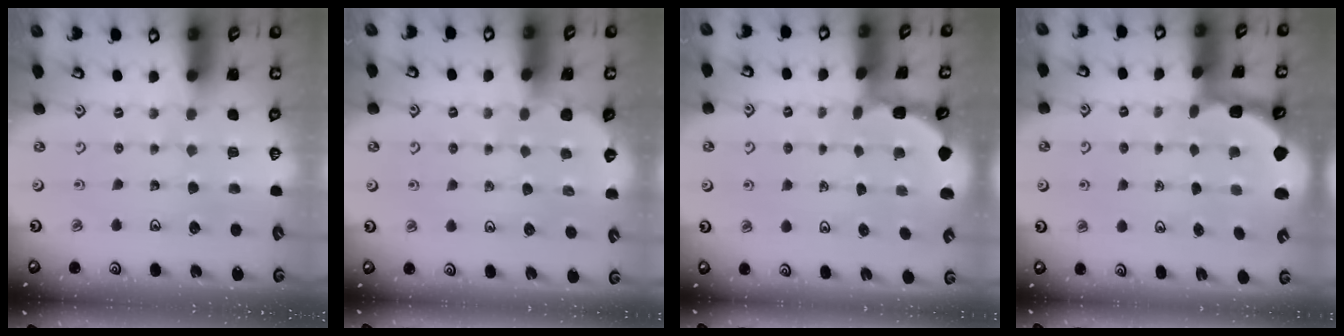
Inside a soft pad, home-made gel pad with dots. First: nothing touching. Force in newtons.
{"total": 2.0, "press": 2.0, "slide": 0.1}
{"total": 1.2, "press": 1.2, "slide": 0.3}
{"total": 1.9, "press": 1.8, "slide": 0.6}